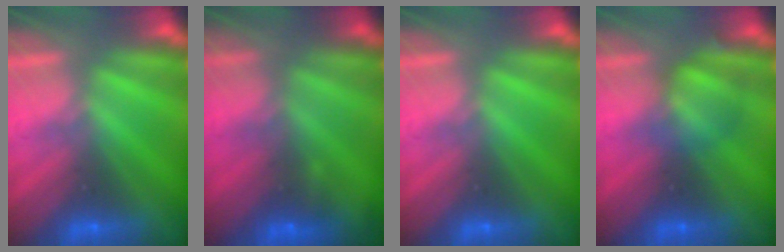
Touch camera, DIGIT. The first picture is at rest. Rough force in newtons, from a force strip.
{"total": 4.6}
{"total": 0.0}
{"total": 2.5}